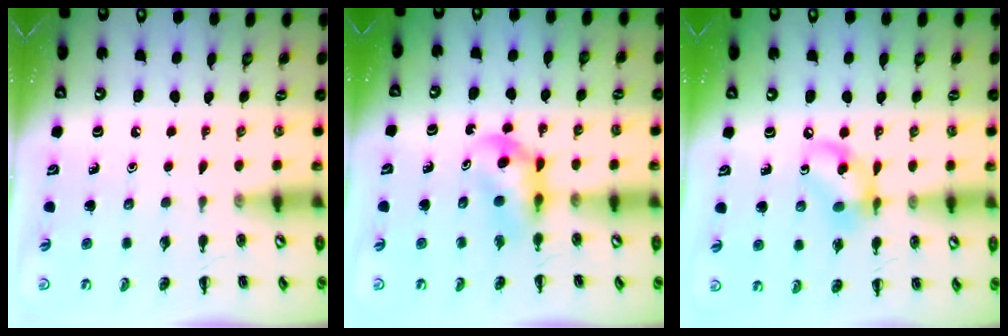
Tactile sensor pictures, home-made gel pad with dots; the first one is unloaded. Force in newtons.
{"total": 5.2, "press": 5.1, "slide": 0.7}
{"total": 10.7, "press": 10.5, "slide": 2.0}